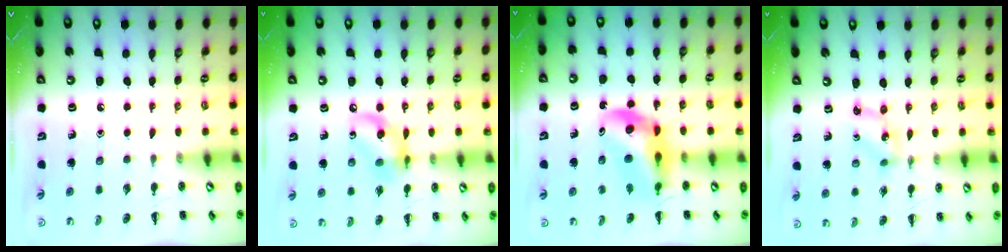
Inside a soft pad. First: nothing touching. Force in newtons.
{"total": 11.8, "press": 11.6, "slide": 2.4}
{"total": 11.2, "press": 10.6, "slide": 3.4}
{"total": 2.8, "press": 2.7, "slide": 0.7}